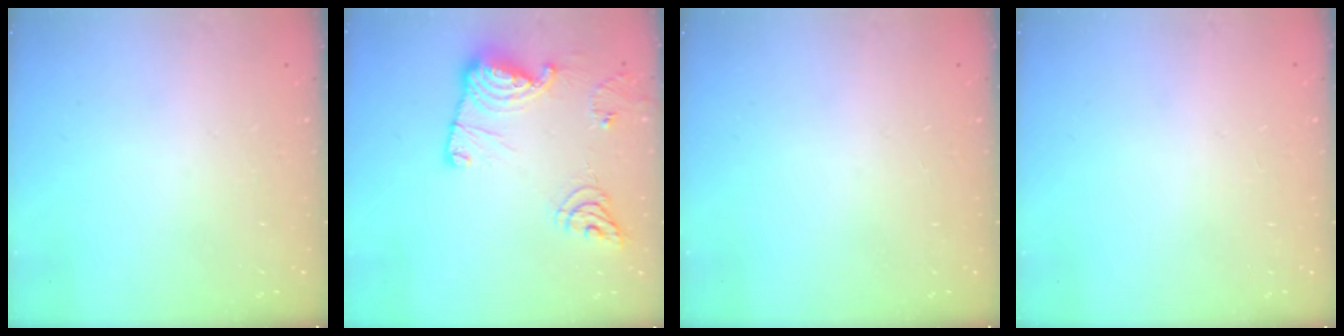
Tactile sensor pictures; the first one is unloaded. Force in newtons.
{"total": 16.6, "press": 16.5, "slide": 1.8}
{"total": 0.0}
{"total": 1.0, "press": 0.8, "slide": 0.6}